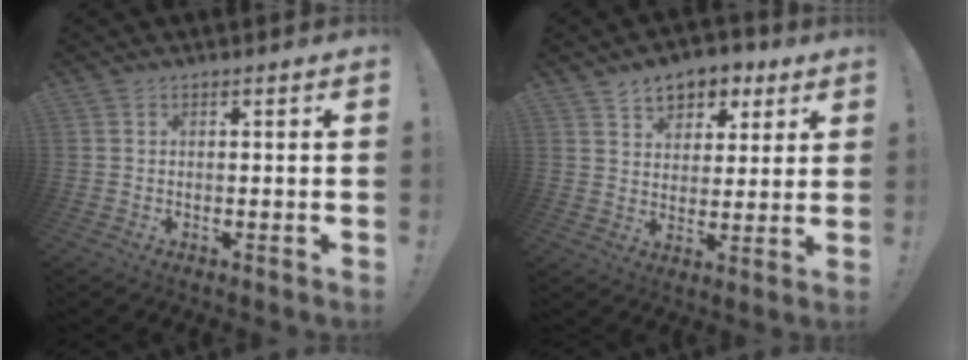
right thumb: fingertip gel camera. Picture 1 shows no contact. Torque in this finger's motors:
{"motor_torque": [0.05, 0.10, 0.03, 0.02, 0.00]}